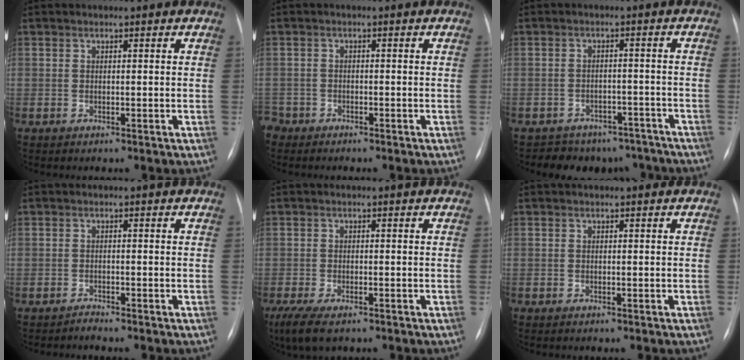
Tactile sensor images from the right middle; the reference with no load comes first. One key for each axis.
{"total": 2.8, "fx": -2.3, "fy": 1.6, "fz": -0.3, "tx": 0.006, "ty": 0.003, "tz": -0.048}
{"total": 9.1, "fx": -7.5, "fy": 5.1, "fz": 0.4, "tx": 0.011, "ty": 0.027, "tz": -0.085}
{"total": 0.8, "fx": -0.7, "fy": -0.2, "fz": -0.2, "tx": 0.008, "ty": -0.003, "tz": -0.009}
{"total": 5.9, "fx": -4.0, "fy": 2.0, "fz": 3.9, "tx": -0.074, "ty": -0.015, "tz": -0.064}
{"total": 0.0}